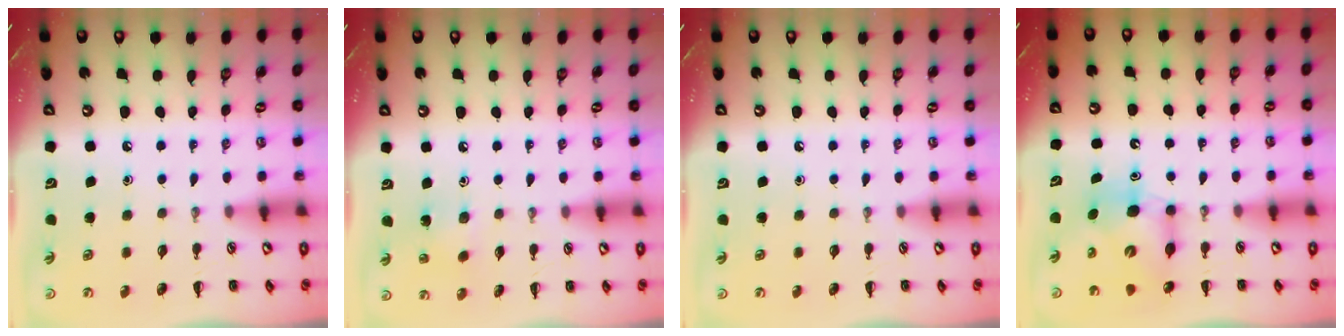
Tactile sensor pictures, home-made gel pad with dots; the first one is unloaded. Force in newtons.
{"total": 4.1, "press": 3.9, "slide": 1.0}
{"total": 0.0}
{"total": 7.3, "press": 7.2, "slide": 1.4}